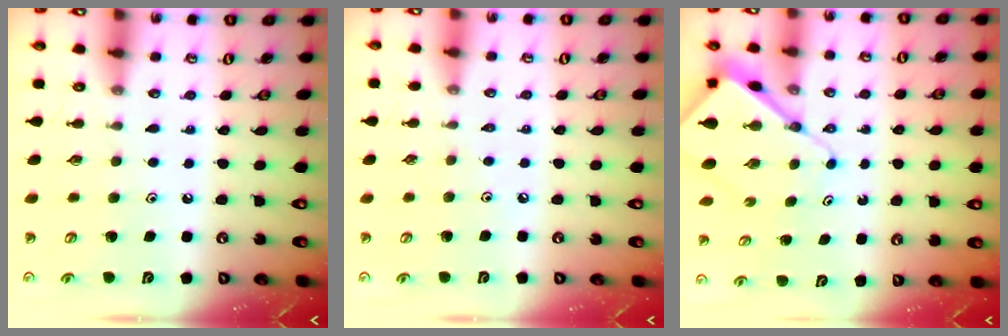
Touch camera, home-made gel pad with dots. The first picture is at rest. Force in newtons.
{"total": 2.1, "press": 2.1, "slide": 0.4}
{"total": 7.7, "press": 7.6, "slide": 0.8}